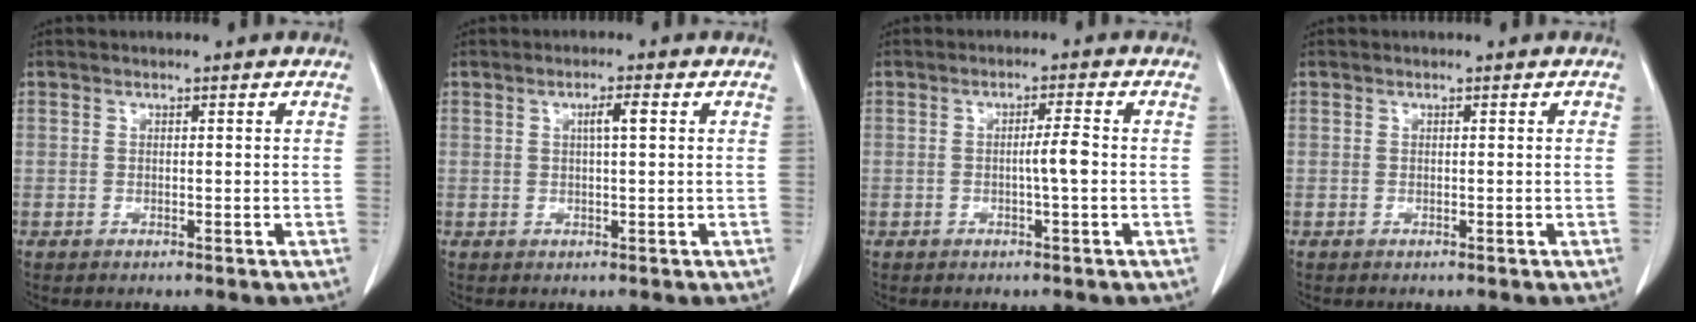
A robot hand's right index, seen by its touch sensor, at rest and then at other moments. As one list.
[{"total": 2.3, "force": [0.6, 0.1, 2.2], "torque": [-0.038, 0.002, 0.010]}, {"total": 3.0, "force": [-0.4, -0.1, 2.9], "torque": [-0.048, 0.000, -0.008]}, {"total": 0.0}]